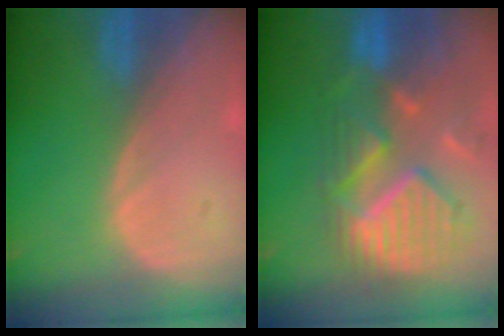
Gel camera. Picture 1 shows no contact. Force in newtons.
{"total": 11.9, "press": 10.6, "slide": 5.4}